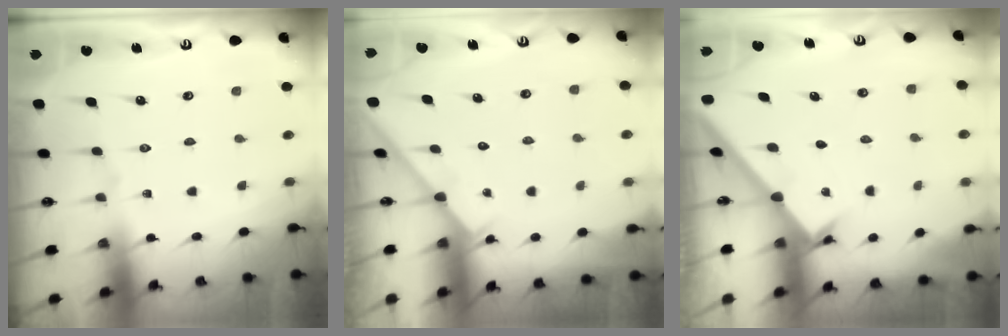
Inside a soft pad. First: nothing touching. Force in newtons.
{"total": 2.0, "press": 2.0, "slide": 0.2}
{"total": 1.8, "press": 1.8, "slide": 0.2}